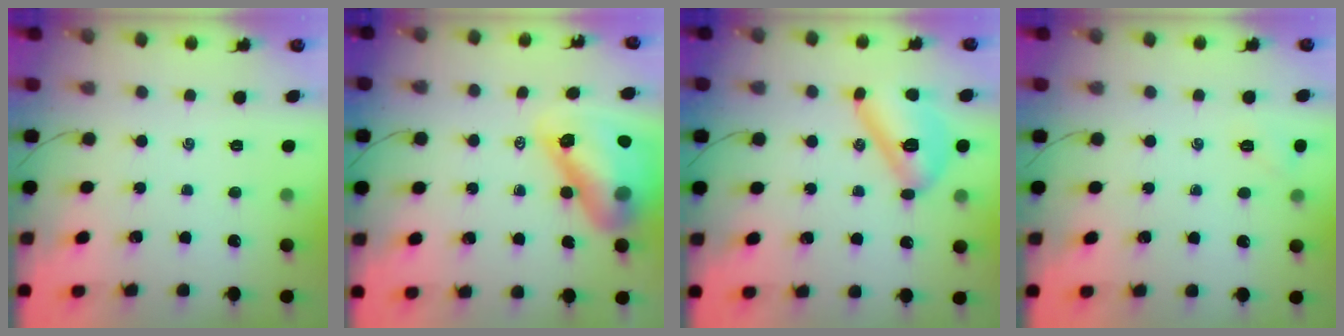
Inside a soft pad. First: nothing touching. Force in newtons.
{"total": 14.8, "press": 14.1, "slide": 4.6}
{"total": 11.7, "press": 11.7, "slide": 0.2}
{"total": 5.9, "press": 5.7, "slide": 1.7}